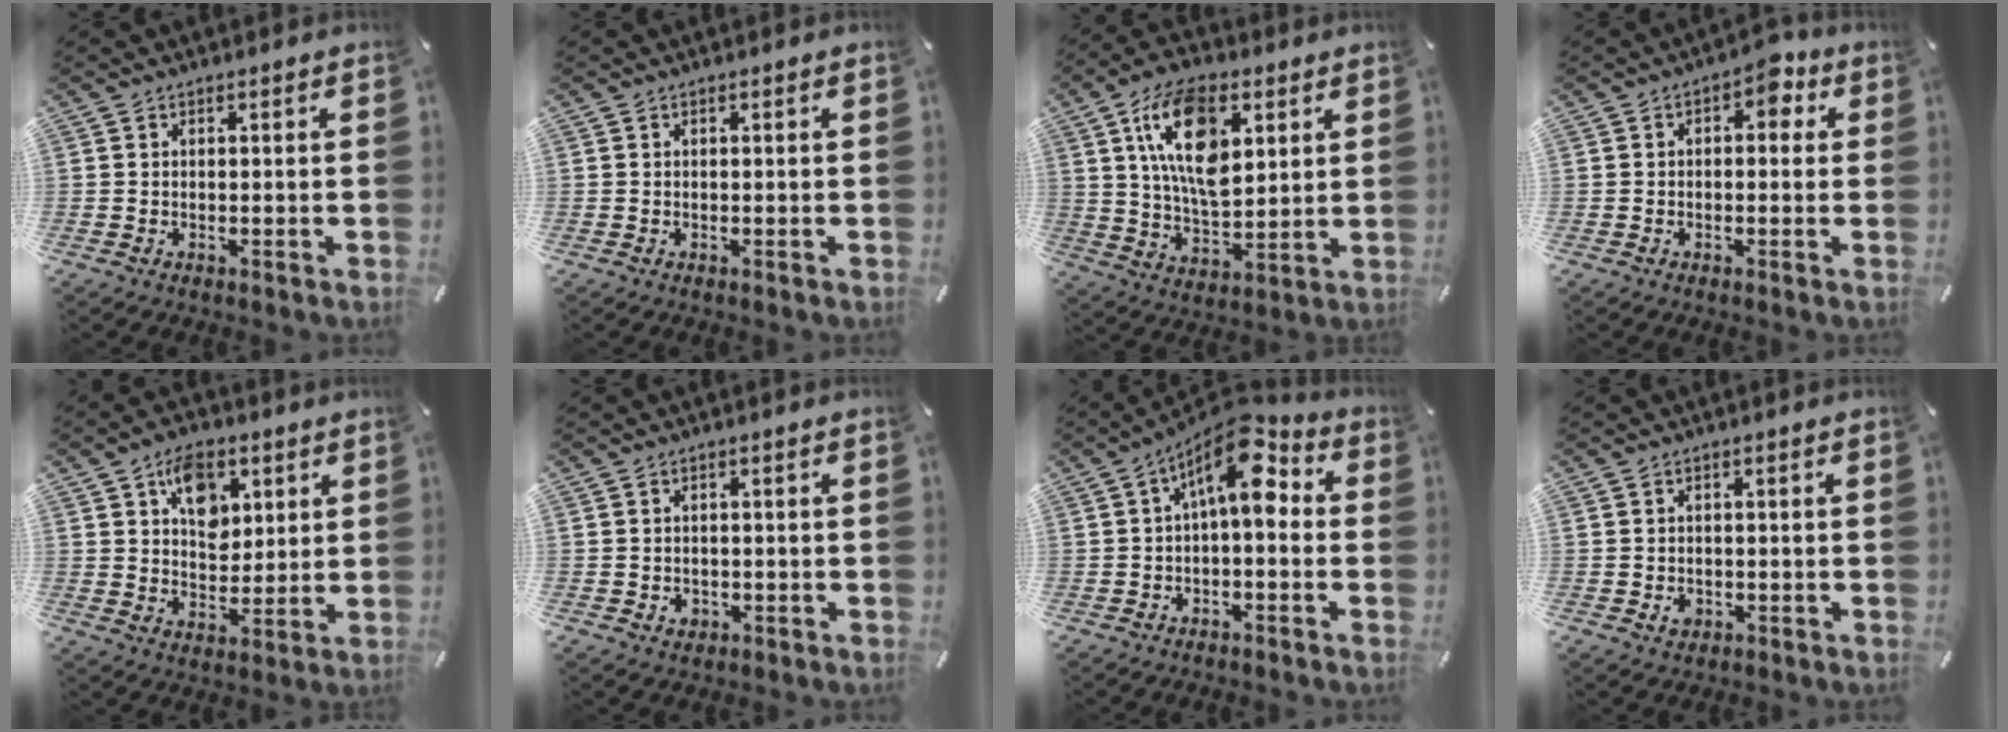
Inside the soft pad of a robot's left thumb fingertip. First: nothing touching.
{"total": 0.0}
{"total": 16.7, "force": [6.2, 9.4, 12.4], "torque": [-0.239, -0.003, 0.105]}
{"total": 5.1, "force": [1.0, 3.1, 3.9], "torque": [-0.040, -0.002, 0.006]}
{"total": 9.4, "force": [4.3, 6.9, 4.7], "torque": [-0.065, -0.004, 0.073]}
{"total": 1.7, "force": [-0.4, 1.5, 0.5], "torque": [-0.011, 0.006, -0.010]}
{"total": 11.3, "force": [3.5, 5.2, 9.4], "torque": [-0.155, -0.023, 0.057]}
{"total": 1.9, "force": [-0.5, 1.6, 0.8], "torque": [-0.007, 0.001, -0.012]}